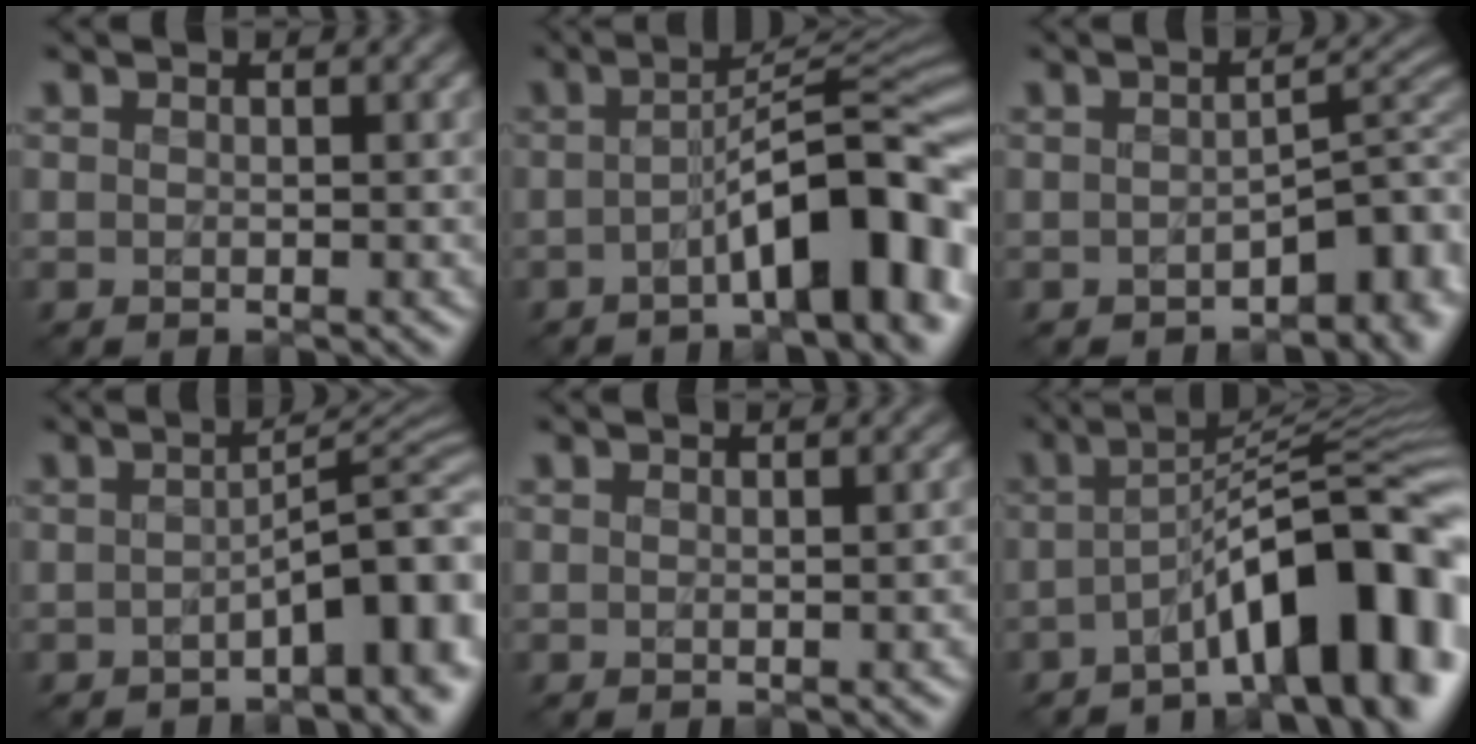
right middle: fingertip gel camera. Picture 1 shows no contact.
{"total": 9.2, "force": [-3.0, 2.1, 8.5], "torque": [-0.110, 0.021, -0.054]}
{"total": 4.8, "force": [-2.3, 2.2, 3.6], "torque": [-0.030, 0.006, -0.034]}
{"total": 7.1, "force": [-2.6, 2.1, 6.3], "torque": [-0.079, 0.008, -0.044]}
{"total": 0.7, "force": [-0.4, 0.1, 0.5], "torque": [-0.008, -0.001, -0.005]}
{"total": 10.9, "force": [-4.7, 2.8, 9.4], "torque": [-0.119, 0.021, -0.078]}